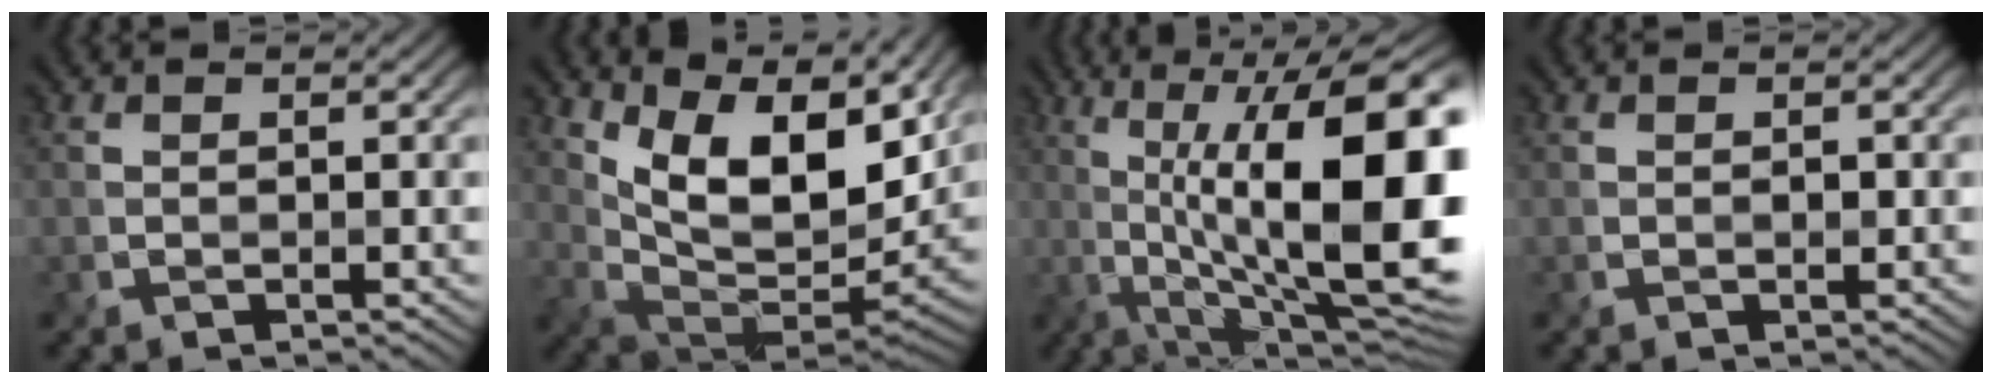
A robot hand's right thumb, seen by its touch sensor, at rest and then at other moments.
{"total": 13.8, "force": [7.4, 6.3, 9.8], "torque": [-0.199, 0.009, 0.137]}
{"total": 17.8, "force": [1.6, 5.3, 16.9], "torque": [-0.253, 0.019, 0.035]}
{"total": 0.5, "force": [-0.1, 0.4, 0.4], "torque": [-0.007, -0.003, -0.002]}